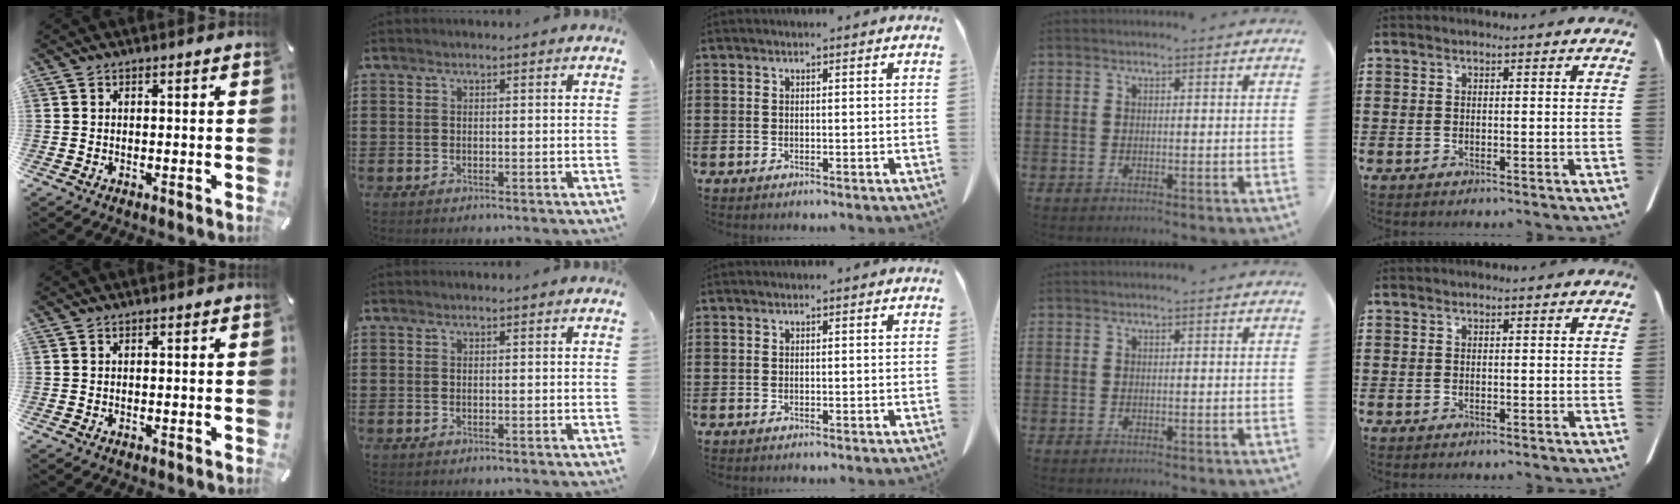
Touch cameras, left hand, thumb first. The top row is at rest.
{}